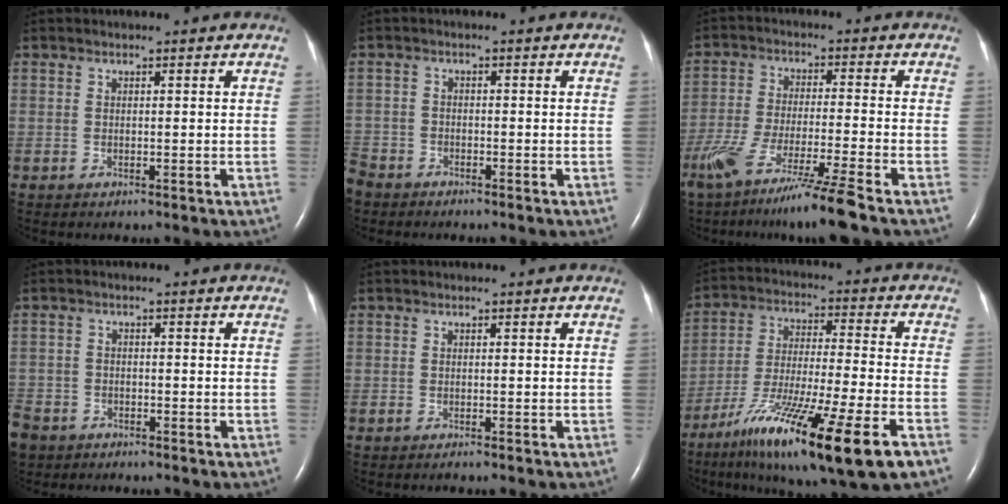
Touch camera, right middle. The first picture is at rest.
{"total": 4.3, "force": [-3.8, 2.1, 0.6], "torque": [-0.010, -0.004, -0.079]}
{"total": 13.0, "force": [-9.4, -1.3, 8.9], "torque": [-0.170, -0.049, -0.162]}
{"total": 8.7, "force": [-5.8, 6.0, 2.5], "torque": [-0.086, -0.011, -0.109]}
{"total": 0.7, "force": [-0.6, 0.0, 0.4], "torque": [-0.008, -0.002, -0.008]}
{"total": 21.1, "force": [-12.1, 0.9, 17.2], "torque": [-0.278, -0.056, -0.209]}